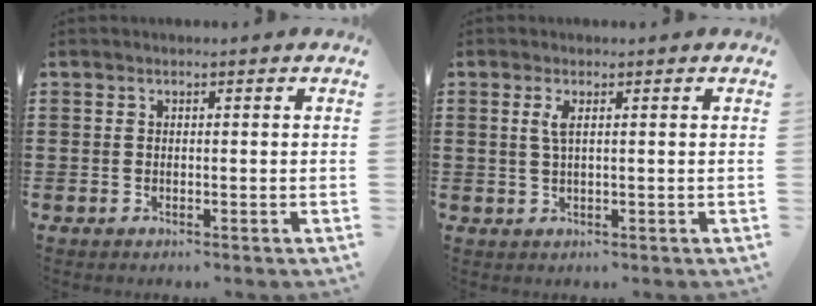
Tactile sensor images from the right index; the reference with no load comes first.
{"total": 1.8, "force": [0.6, 0.3, 1.7], "torque": [-0.037, 0.001, 0.009]}